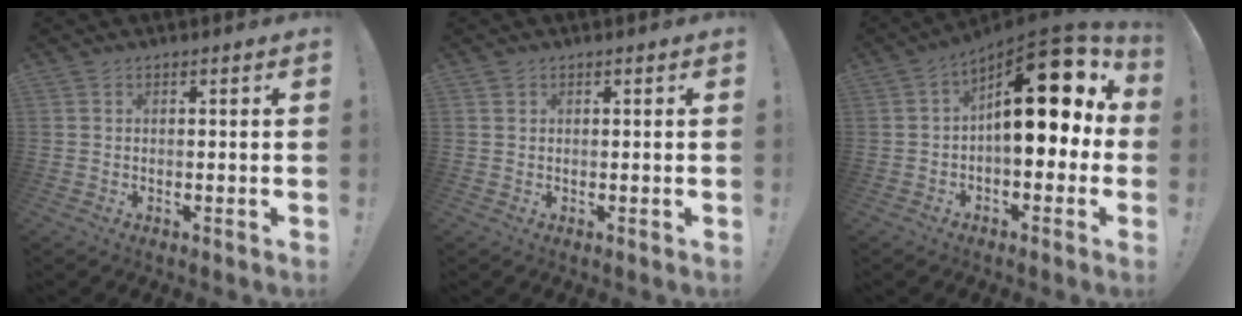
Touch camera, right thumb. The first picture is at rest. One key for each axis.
{"total": 0.9, "fx": 0.6, "fy": 0.6, "fz": 0.1, "tx": 0.006, "ty": -0.003, "tz": 0.010}
{"total": 21.2, "fx": 5.0, "fy": 9.5, "fz": 18.3, "tx": -0.255, "ty": -0.028, "tz": 0.088}